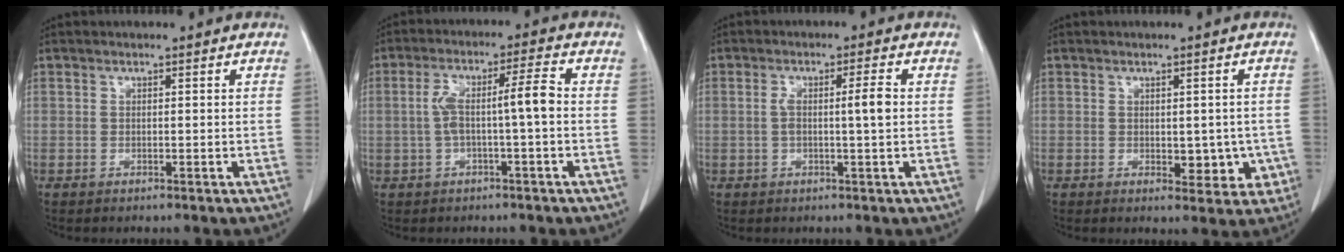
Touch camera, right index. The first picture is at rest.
{"total": 6.8, "force": [-0.4, 0.8, 6.7], "torque": [-0.131, 0.029, -0.004]}
{"total": 4.2, "force": [0.1, 0.1, 4.2], "torque": [-0.078, 0.010, 0.004]}
{"total": 5.0, "force": [-0.8, 3.1, 3.8], "torque": [-0.027, 0.001, -0.002]}